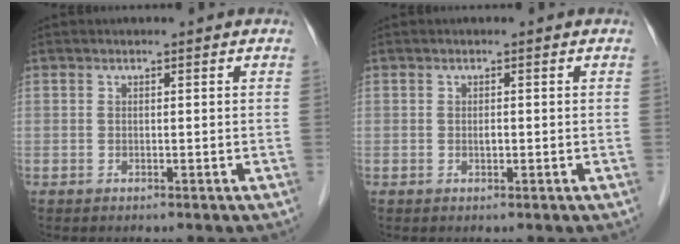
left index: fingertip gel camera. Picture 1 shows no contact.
{"total": 0.7, "force": [-0.1, 0.3, 0.6], "torque": [-0.012, 0.000, -0.001]}